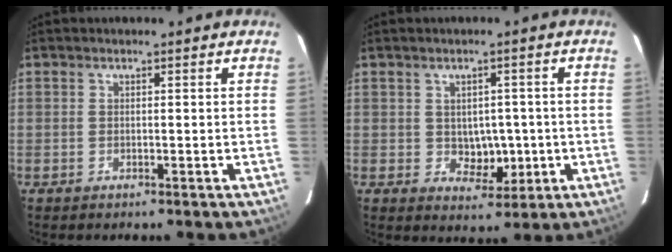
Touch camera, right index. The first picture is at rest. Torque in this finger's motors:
{"motor_torque": [0.02, 0.08, 0.03, 0.01]}